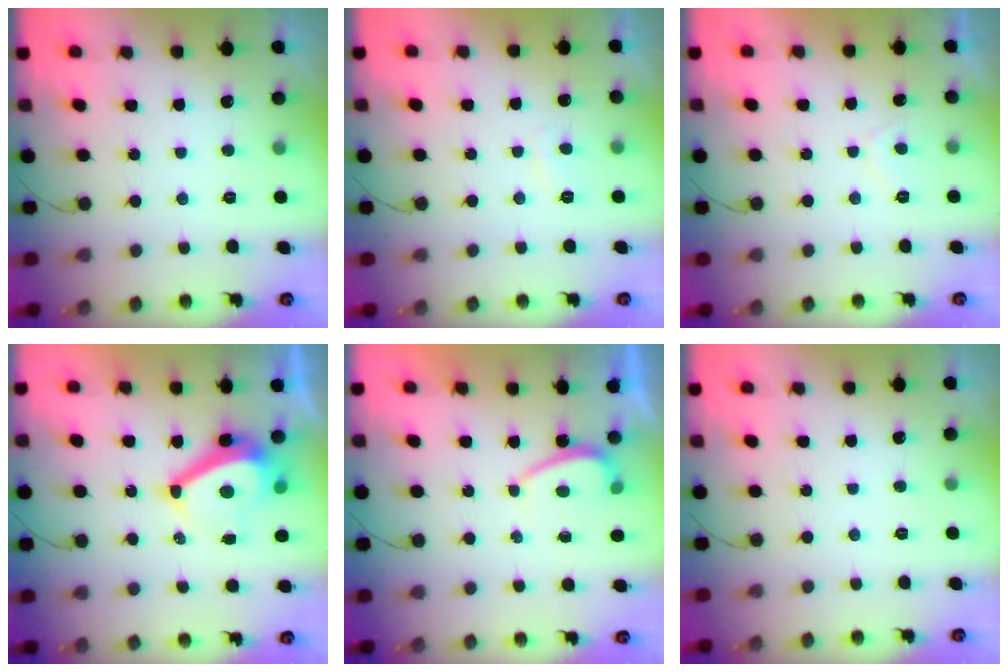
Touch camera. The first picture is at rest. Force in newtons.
{"total": 2.0, "press": 1.9, "slide": 0.6}
{"total": 2.8, "press": 2.7, "slide": 0.8}
{"total": 9.0, "press": 8.4, "slide": 3.1}
{"total": 0.6, "press": 0.3, "slide": 0.5}
{"total": 0.0}